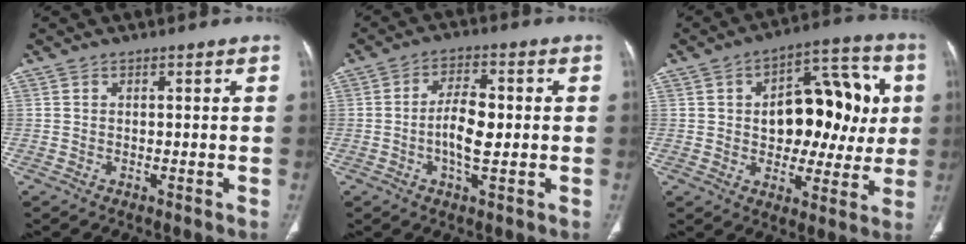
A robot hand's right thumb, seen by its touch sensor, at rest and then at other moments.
{"total": 7.1, "force": [-0.7, 3.1, 6.4], "torque": [-0.112, 0.007, -0.016]}
{"total": 19.0, "force": [2.3, 11.3, 15.1], "torque": [-0.151, 0.025, 0.036]}